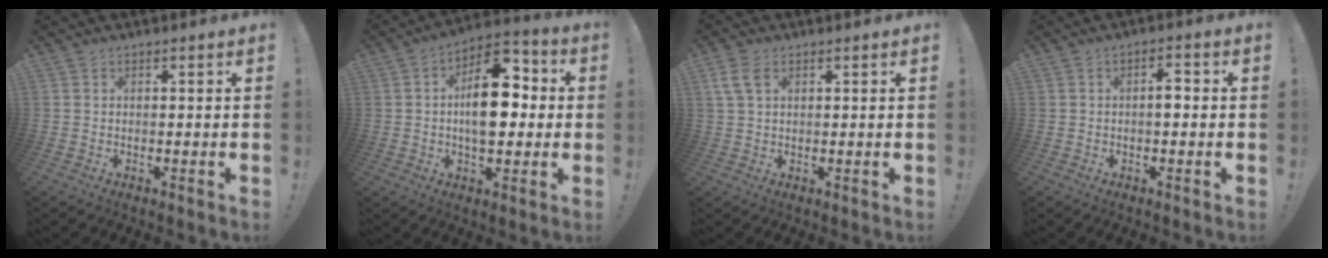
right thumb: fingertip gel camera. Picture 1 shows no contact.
{"total": 16.1, "force": [0.5, 9.5, 13.1], "torque": [-0.189, 0.012, 0.007]}
{"total": 5.2, "force": [2.0, 3.2, 3.6], "torque": [-0.068, 0.005, 0.041]}
{"total": 3.3, "force": [-0.5, 1.7, 2.8], "torque": [-0.041, 0.010, -0.013]}